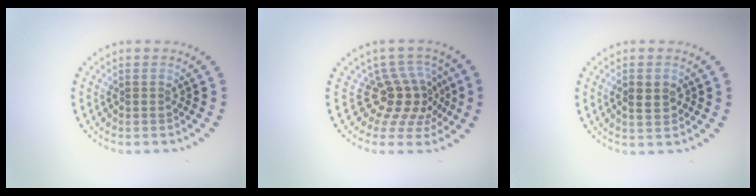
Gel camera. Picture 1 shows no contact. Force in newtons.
{"total": 4.0, "press": 2.8, "slide": 2.9}
{"total": 2.3, "press": 2.3, "slide": 0.2}